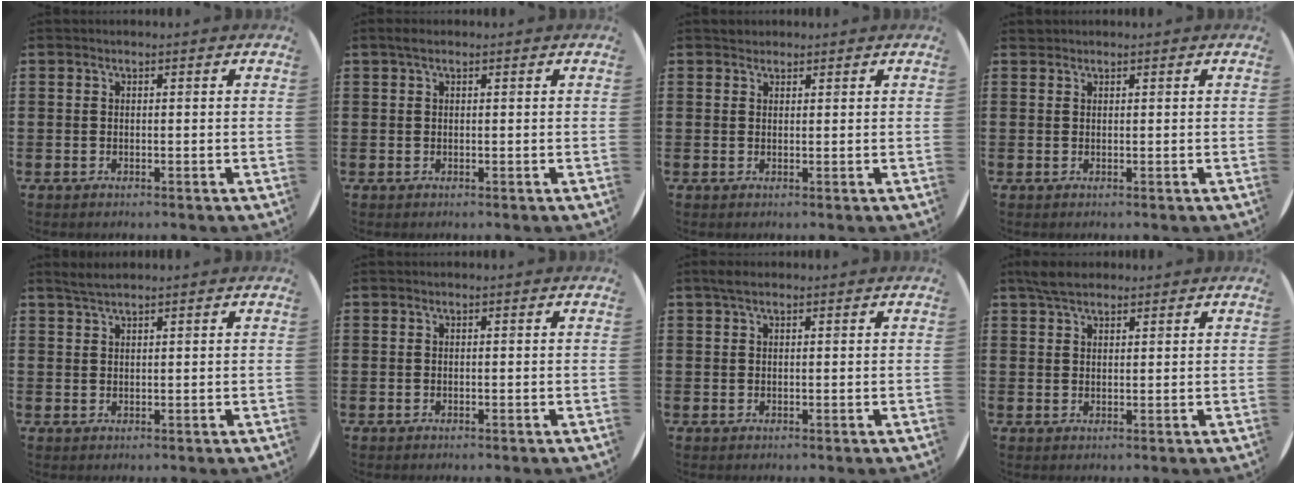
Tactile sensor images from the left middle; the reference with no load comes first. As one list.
[{"total": 0.9, "force": [0.6, 0.4, 0.6], "torque": [-0.014, 0.005, 0.009]}, {"total": 1.0, "force": [1.0, 0.4, -0.1], "torque": [0.008, -0.001, 0.018]}, {"total": 0.6, "force": [0.5, 0.1, -0.1], "torque": [0.001, 0.003, 0.011]}, {"total": 1.7, "force": [1.6, 0.0, 0.7], "torque": [-0.014, 0.002, 0.029]}, {"total": 0.0}, {"total": 1.4, "force": [1.0, 0.5, 0.9], "torque": [-0.019, 0.005, 0.018]}, {"total": 3.5, "force": [2.8, 1.3, 1.5], "torque": [-0.028, 0.003, 0.052]}]